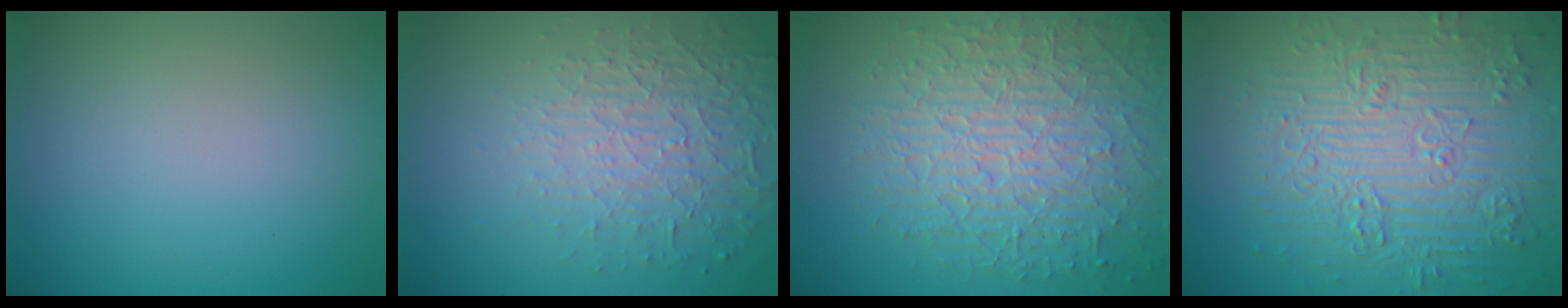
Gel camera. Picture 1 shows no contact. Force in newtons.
{"total": 5.0, "press": 3.2, "slide": 3.8}
{"total": 8.8, "press": 6.2, "slide": 6.2}
{"total": 9.2, "press": 6.8, "slide": 6.2}